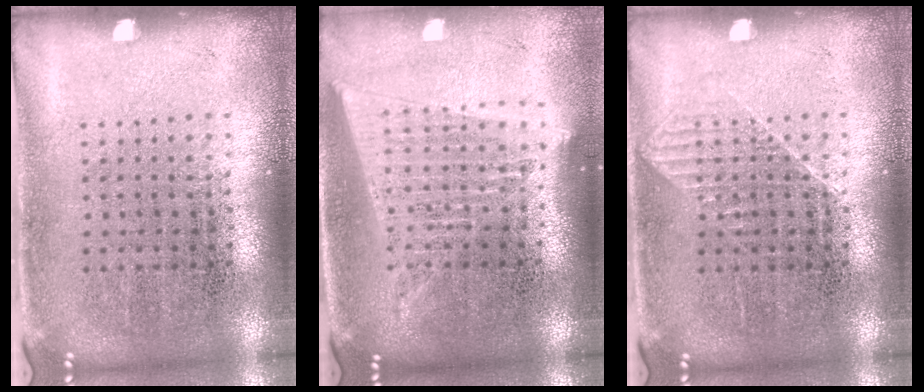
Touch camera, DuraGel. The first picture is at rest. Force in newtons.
{"total": 1.7, "press": 1.5, "slide": 0.8}
{"total": 1.0, "press": 1.0, "slide": 0.2}